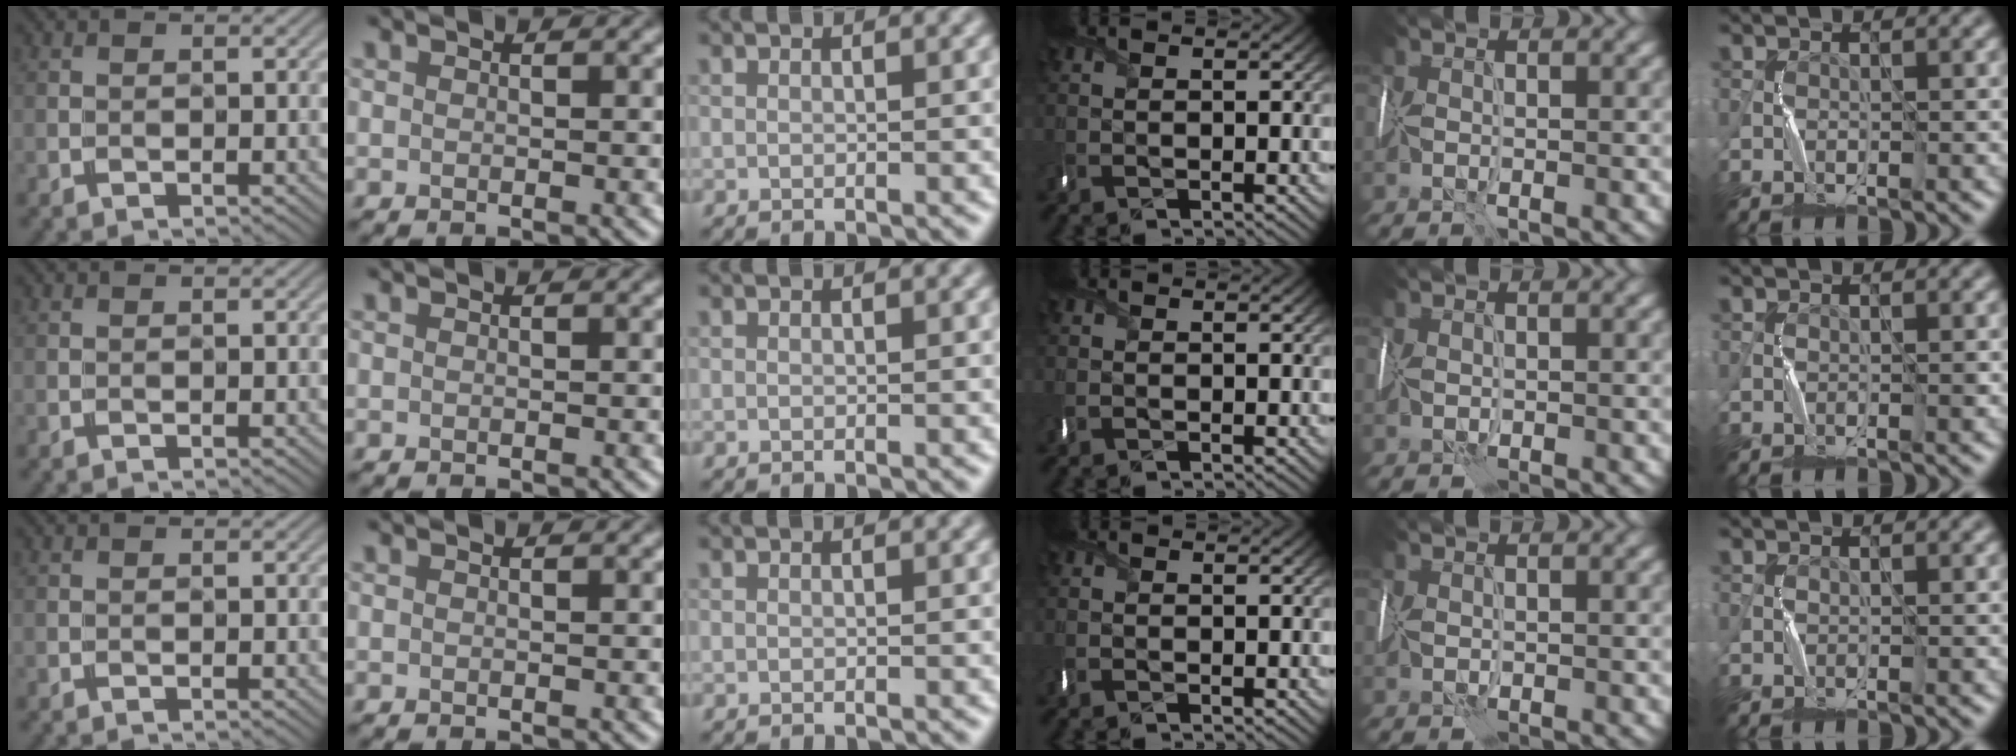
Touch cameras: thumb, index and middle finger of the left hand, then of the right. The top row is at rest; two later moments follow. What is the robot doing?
{"motion": "wrap", "object": "sponge"}